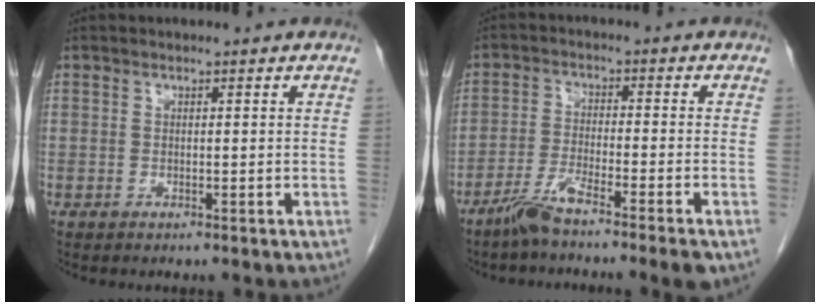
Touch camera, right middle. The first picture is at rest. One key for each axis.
{"total": 7.1, "fx": -5.2, "fy": -0.5, "fz": 4.9, "tx": -0.090, "ty": -0.017, "tz": -0.099}